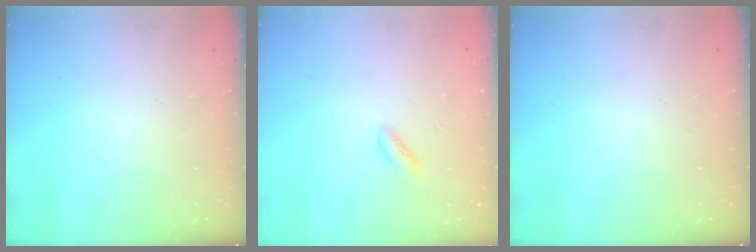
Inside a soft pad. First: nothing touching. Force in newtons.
{"total": 1.3, "press": 1.1, "slide": 0.6}
{"total": 0.0}